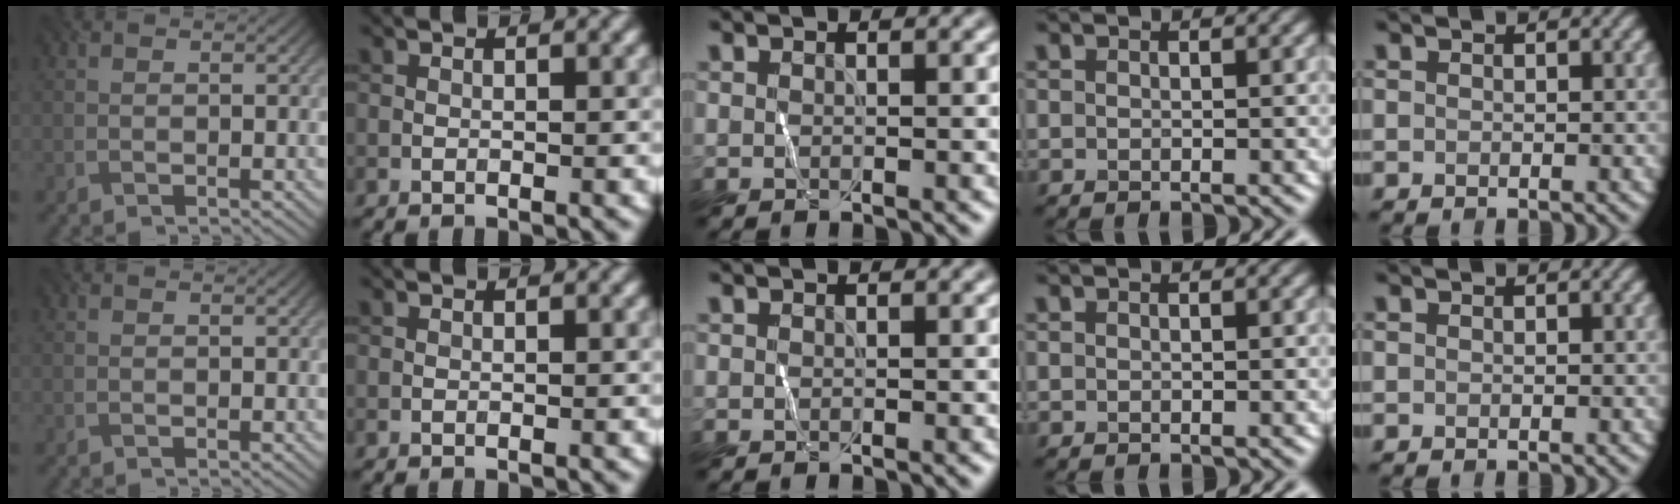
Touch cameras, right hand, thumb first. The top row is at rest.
{}